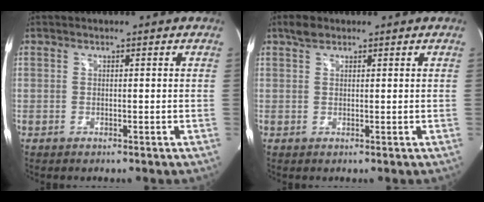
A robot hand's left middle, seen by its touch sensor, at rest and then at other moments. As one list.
[{"total": 1.8, "force": [1.4, 0.9, 0.8], "torque": [-0.022, 0.011, 0.026]}]